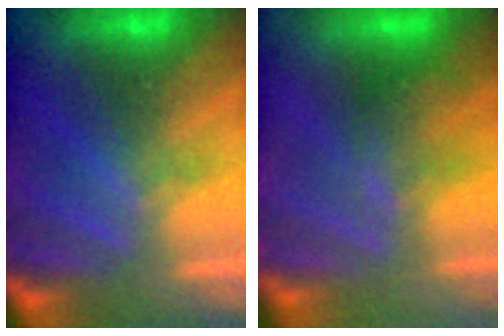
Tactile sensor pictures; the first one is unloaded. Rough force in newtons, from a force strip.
{"total": 4.7}